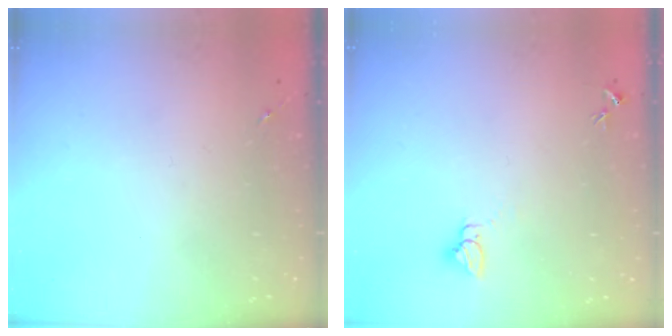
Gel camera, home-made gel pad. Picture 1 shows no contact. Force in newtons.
{"total": 2.7, "press": 2.7, "slide": 0.1}